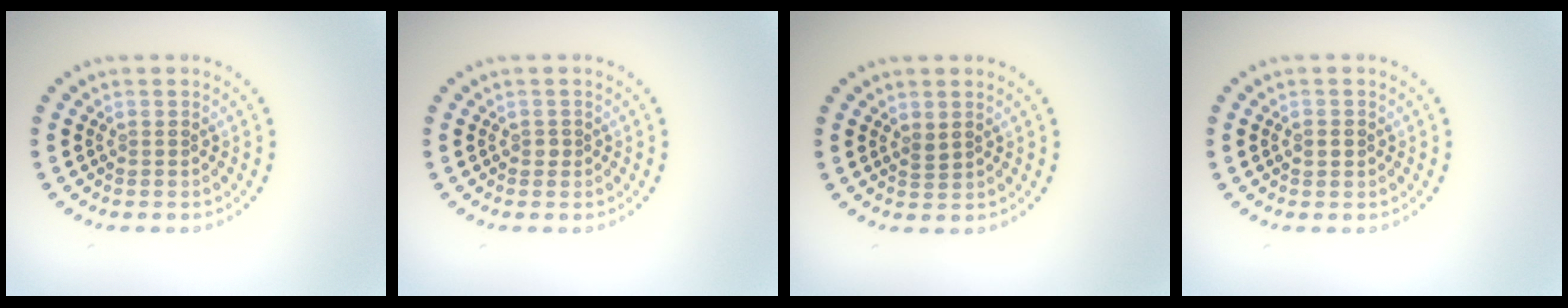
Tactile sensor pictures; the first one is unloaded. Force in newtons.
{"total": 0.5, "press": 0.4, "slide": 0.3}
{"total": 0.9, "press": 0.7, "slide": 0.5}
{"total": 1.2, "press": 1.2, "slide": 0.2}